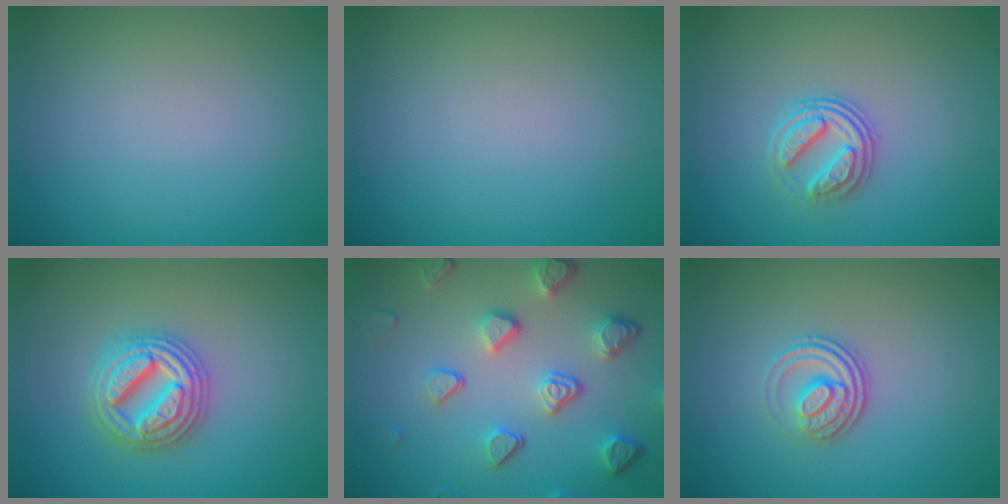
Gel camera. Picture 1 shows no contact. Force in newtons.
{"total": 0.0}
{"total": 3.1, "press": 2.6, "slide": 1.8}
{"total": 4.9, "press": 4.8, "slide": 0.7}
{"total": 5.2, "press": 4.0, "slide": 3.3}
{"total": 3.3, "press": 2.4, "slide": 2.2}